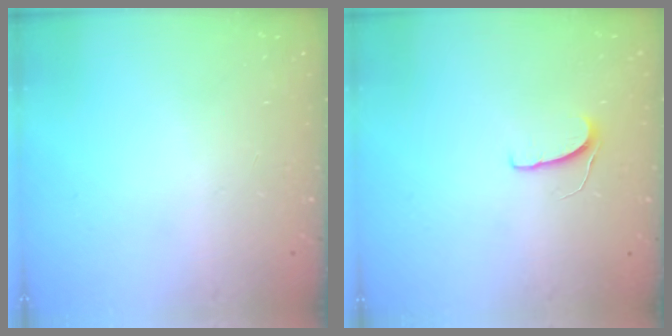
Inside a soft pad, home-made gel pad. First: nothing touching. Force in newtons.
{"total": 5.4, "press": 5.4, "slide": 0.4}